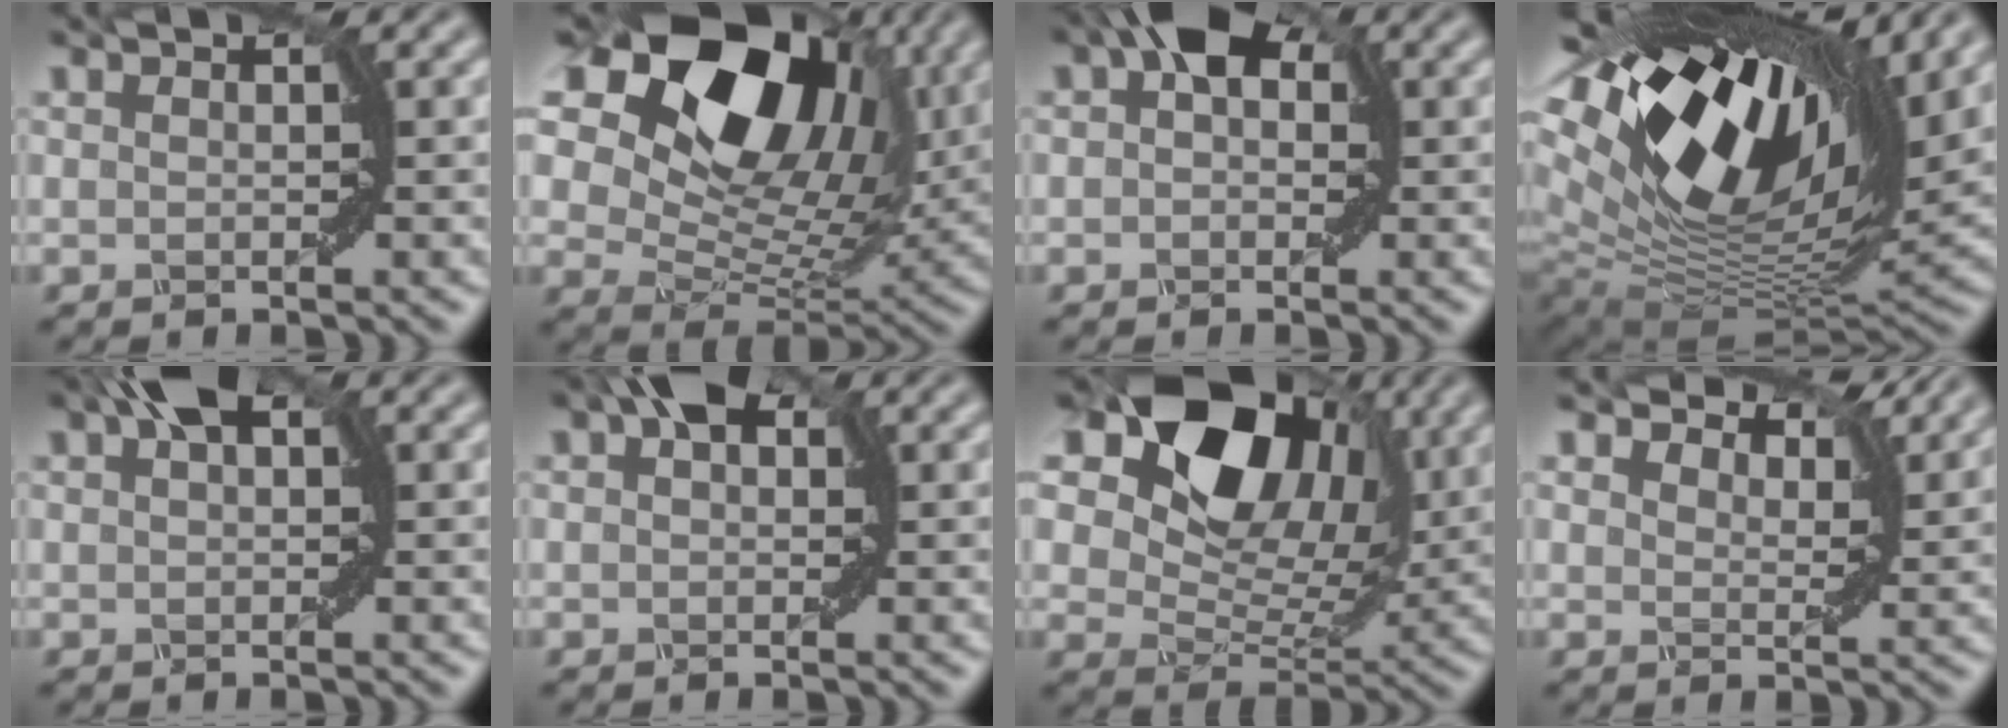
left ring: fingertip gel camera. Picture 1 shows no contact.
{"total": 15.0, "force": [7.3, 9.4, 9.2], "torque": [-0.169, 0.025, 0.129]}
{"total": 4.5, "force": [1.4, 2.9, 3.2], "torque": [-0.032, 0.023, 0.001]}
{"total": 17.3, "force": [8.2, 8.2, 12.8], "torque": [-0.249, 0.030, 0.138]}
{"total": 2.9, "force": [1.4, 1.4, 2.1], "torque": [-0.027, 0.011, 0.018]}
{"total": 2.9, "force": [1.3, 1.8, 2.0], "torque": [-0.022, 0.012, 0.011]}
{"total": 14.3, "force": [6.4, 9.1, 8.9], "torque": [-0.161, 0.029, 0.103]}
{"total": 6.2, "force": [5.3, 2.0, 2.6], "torque": [-0.049, 0.011, 0.075]}